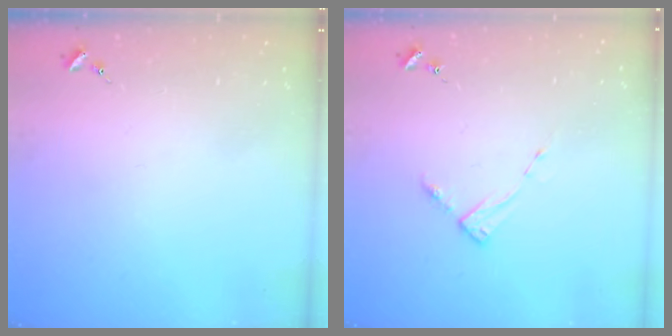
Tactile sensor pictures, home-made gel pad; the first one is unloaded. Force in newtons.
{"total": 2.8, "press": 2.8, "slide": 0.4}